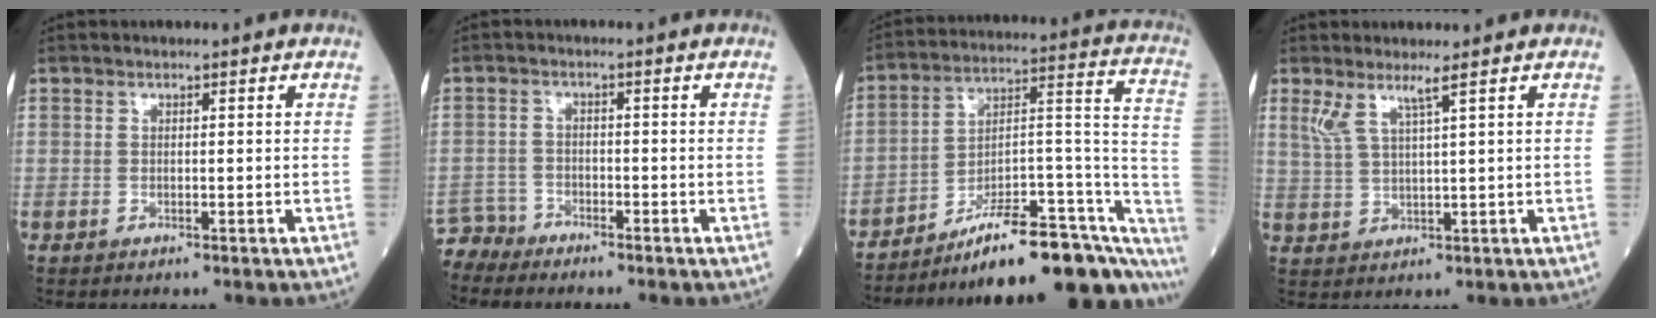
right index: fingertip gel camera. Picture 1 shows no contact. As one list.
[{"total": 3.2, "force": [-3.0, 0.3, -1.2], "torque": [0.027, -0.009, -0.057]}, {"total": 23.3, "force": [-18.1, 4.6, 14.0], "torque": [-0.110, 0.048, -0.261]}, {"total": 3.6, "force": [2.3, -0.4, 2.7], "torque": [-0.064, -0.003, 0.052]}]